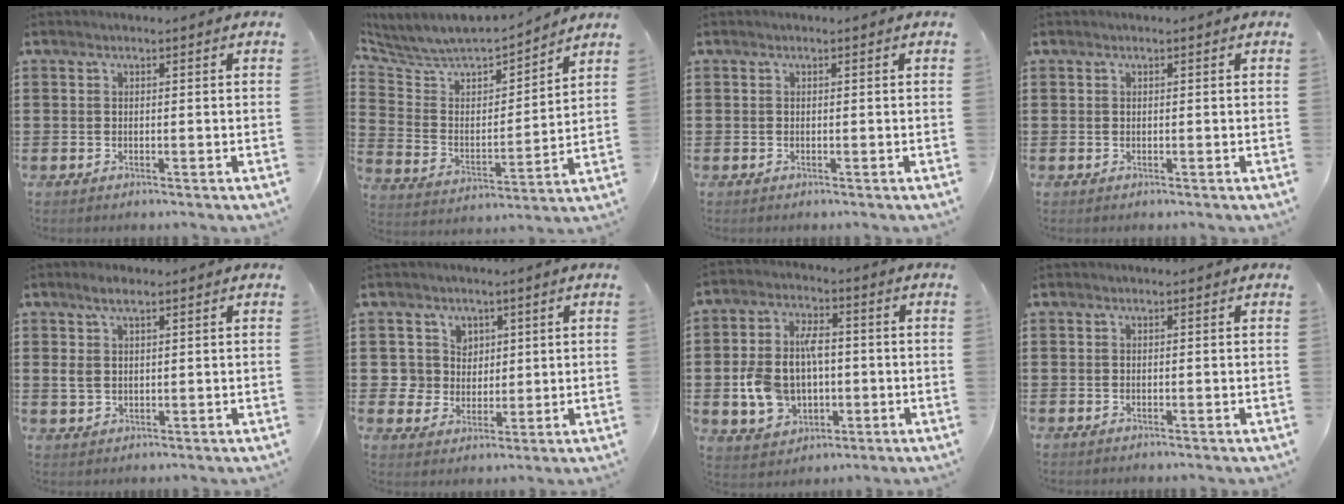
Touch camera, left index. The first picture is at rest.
{"total": 5.6, "force": [5.1, 1.9, 1.0], "torque": [-0.055, -0.039, 0.082]}
{"total": 0.0}
{"total": 0.0}
{"total": 3.7, "force": [1.6, 2.0, 2.7], "torque": [-0.059, 0.009, 0.029]}
{"total": 5.0, "force": [1.8, 4.7, 0.2], "torque": [-0.034, 0.014, 0.034]}
{"total": 9.7, "force": [-0.4, 6.9, 6.9], "torque": [-0.167, 0.013, -0.009]}
{"total": 0.0}